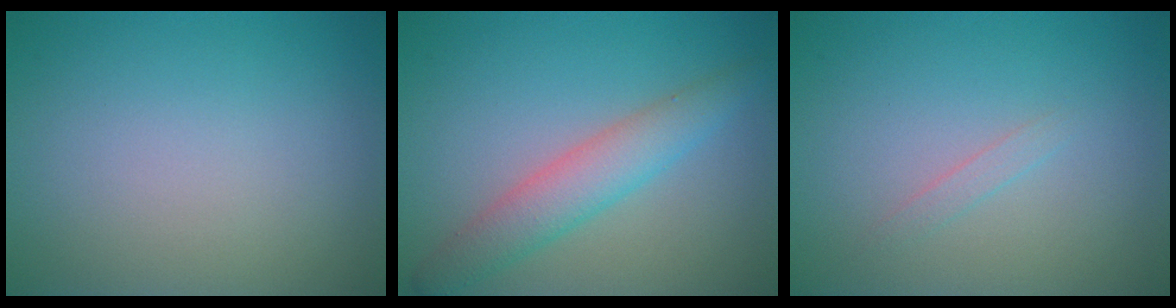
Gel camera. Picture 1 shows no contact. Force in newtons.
{"total": 3.9, "press": 3.9, "slide": 0.1}
{"total": 0.8, "press": 0.8, "slide": 0.0}